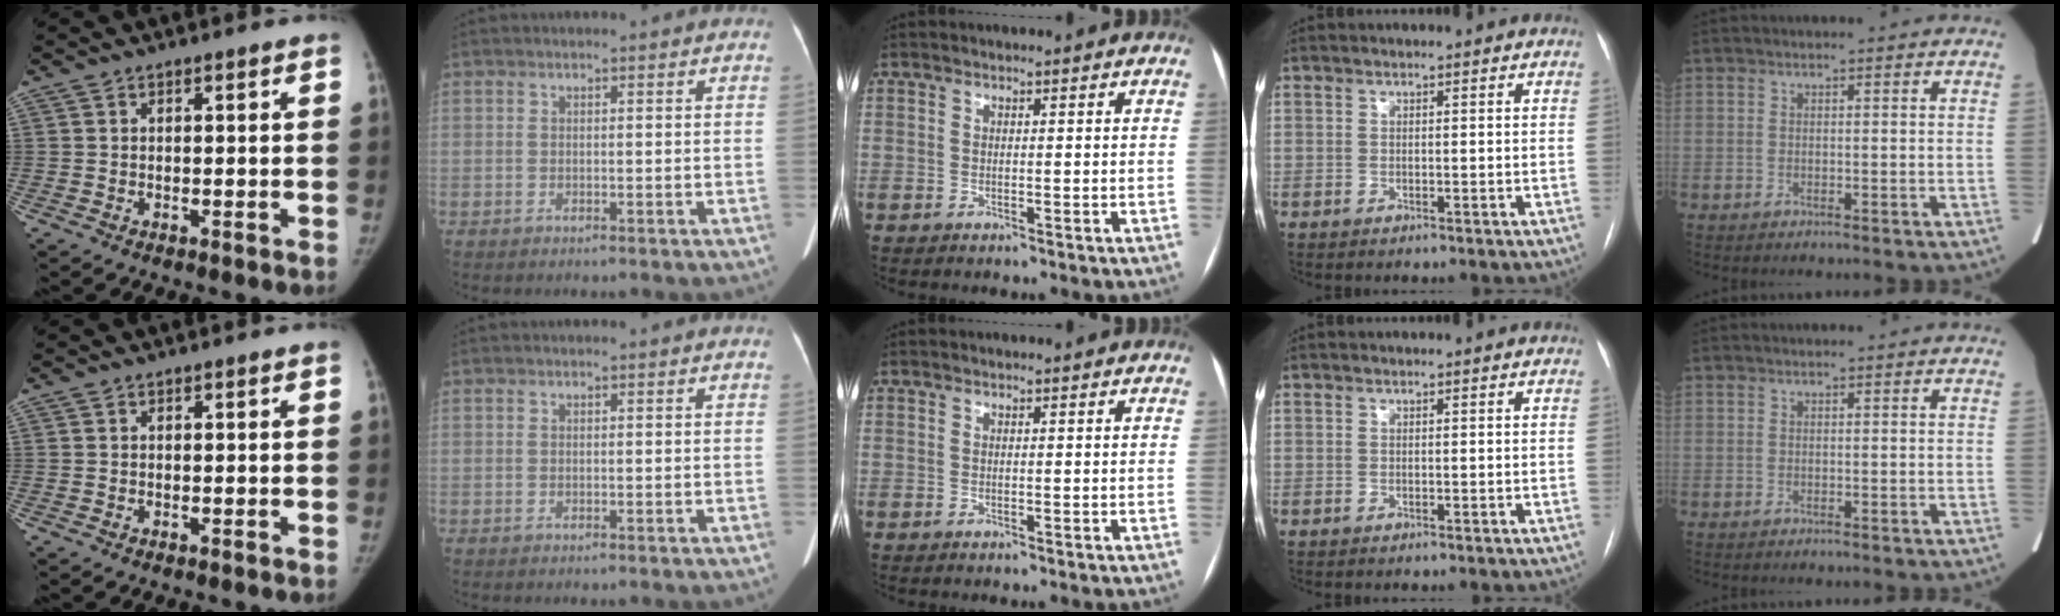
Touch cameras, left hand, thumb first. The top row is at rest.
{}